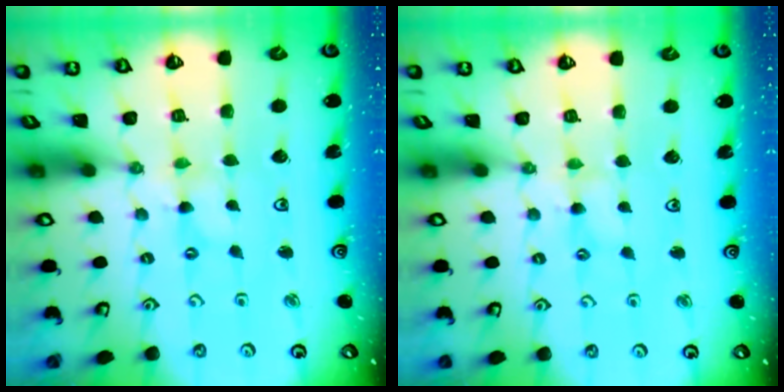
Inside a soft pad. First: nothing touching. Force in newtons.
{"total": 3.6, "press": 3.6, "slide": 0.5}